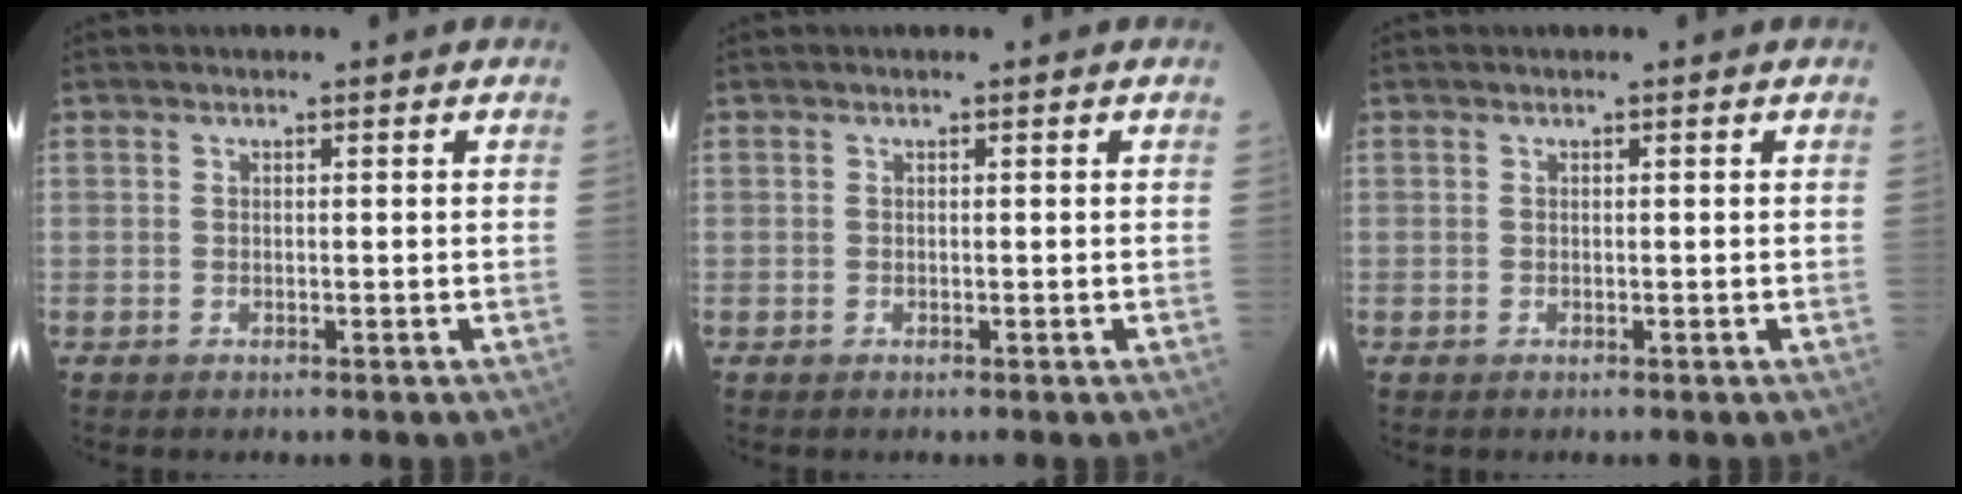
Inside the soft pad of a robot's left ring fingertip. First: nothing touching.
{"total": 0.0}
{"total": 0.0}